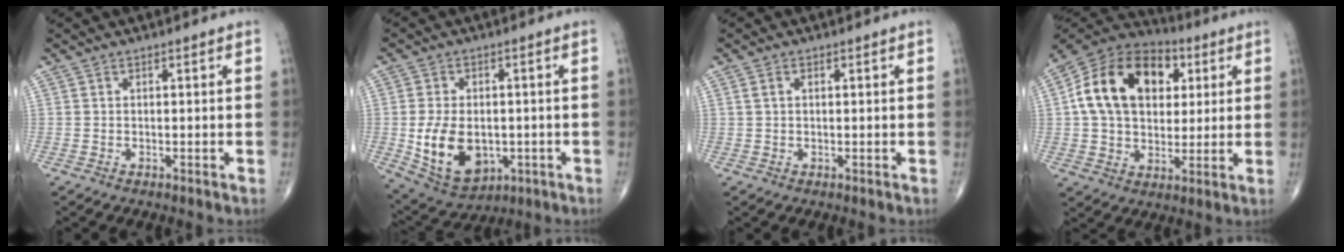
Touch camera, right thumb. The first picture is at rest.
{"total": 13.0, "force": [-2.1, 8.7, 9.4], "torque": [-0.141, 0.000, -0.015]}
{"total": 1.3, "force": [0.4, 0.8, 0.9], "torque": [-0.023, 0.006, 0.010]}
{"total": 20.2, "force": [4.7, 13.9, 13.8], "torque": [-0.218, 0.010, 0.074]}